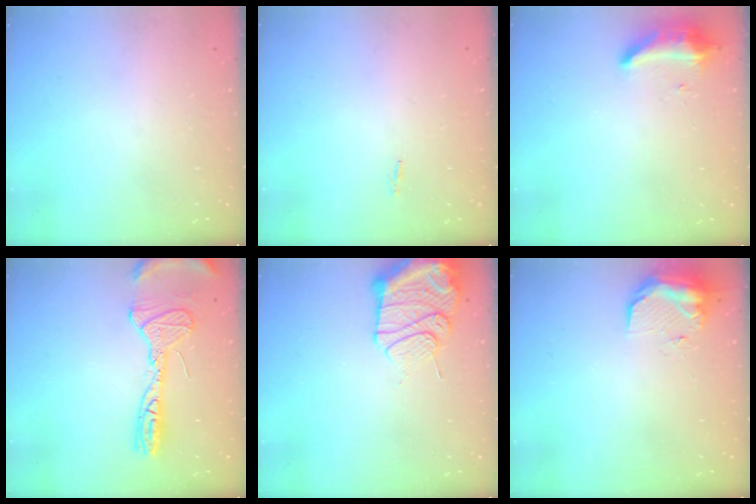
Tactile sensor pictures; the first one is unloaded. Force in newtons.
{"total": 17.2, "press": 3.7, "slide": 16.8}
{"total": 8.2, "press": 8.2, "slide": 0.7}
{"total": 14.6, "press": 14.4, "slide": 2.2}
{"total": 13.8, "press": 13.5, "slide": 2.9}
{"total": 9.6, "press": 9.6, "slide": 0.5}